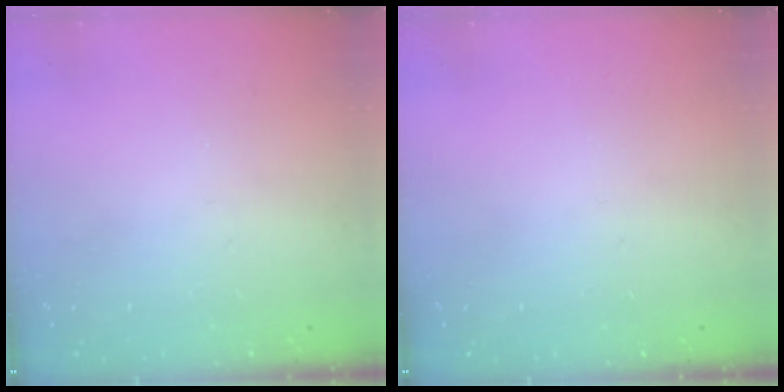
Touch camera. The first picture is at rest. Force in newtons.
{"total": 0.0}